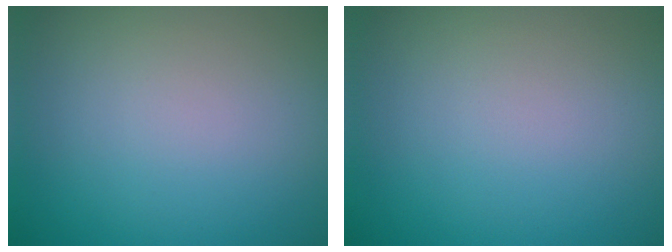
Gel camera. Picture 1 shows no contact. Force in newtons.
{"total": 0.0}